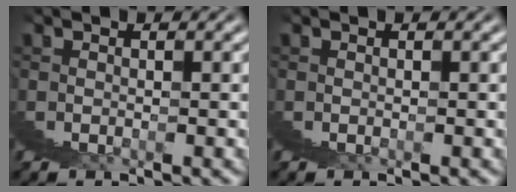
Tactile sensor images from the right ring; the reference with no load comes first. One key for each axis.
{"total": 0.0}